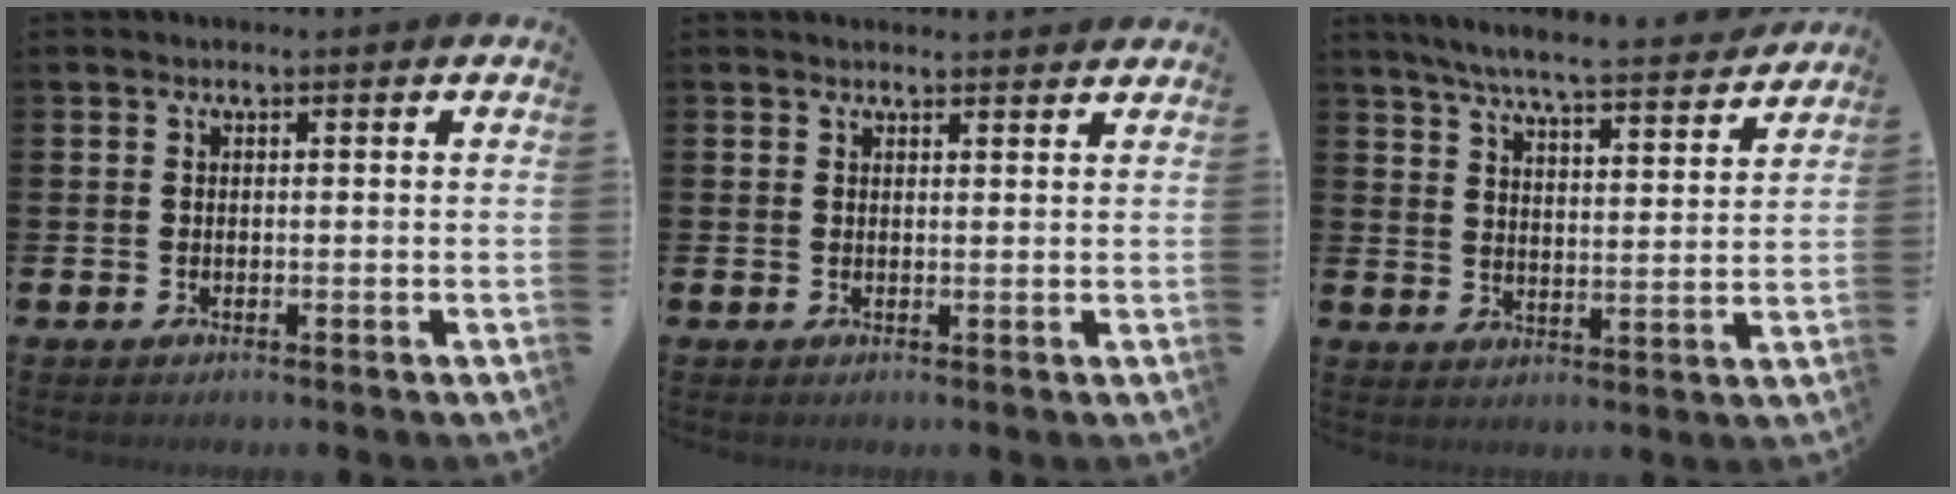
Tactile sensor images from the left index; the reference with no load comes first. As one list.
[{"total": 1.5, "force": [1.5, 0.1, 0.0], "torque": [0.007, -0.009, 0.026]}, {"total": 6.6, "force": [6.2, 0.1, 2.2], "torque": [-0.060, -0.045, 0.104]}]